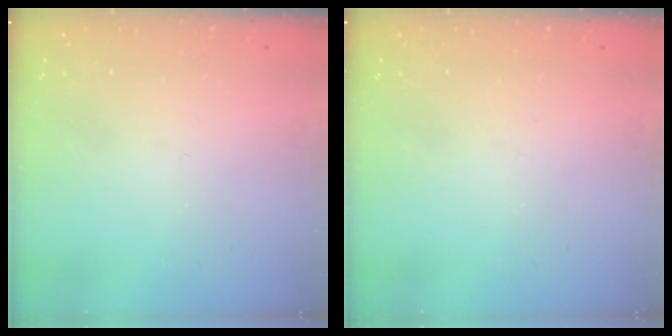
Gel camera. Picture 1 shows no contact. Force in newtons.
{"total": 0.0}